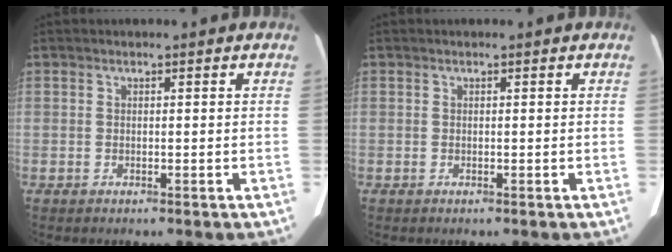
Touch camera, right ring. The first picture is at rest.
{"total": 0.0}